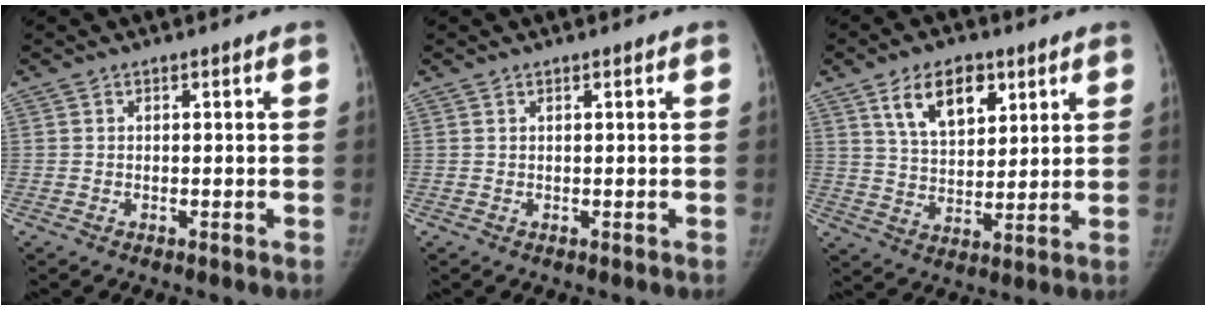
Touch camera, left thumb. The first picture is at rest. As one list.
[{"total": 0.0}, {"total": 11.2, "force": [5.7, 6.3, 7.2], "torque": [-0.095, -0.026, 0.105]}]